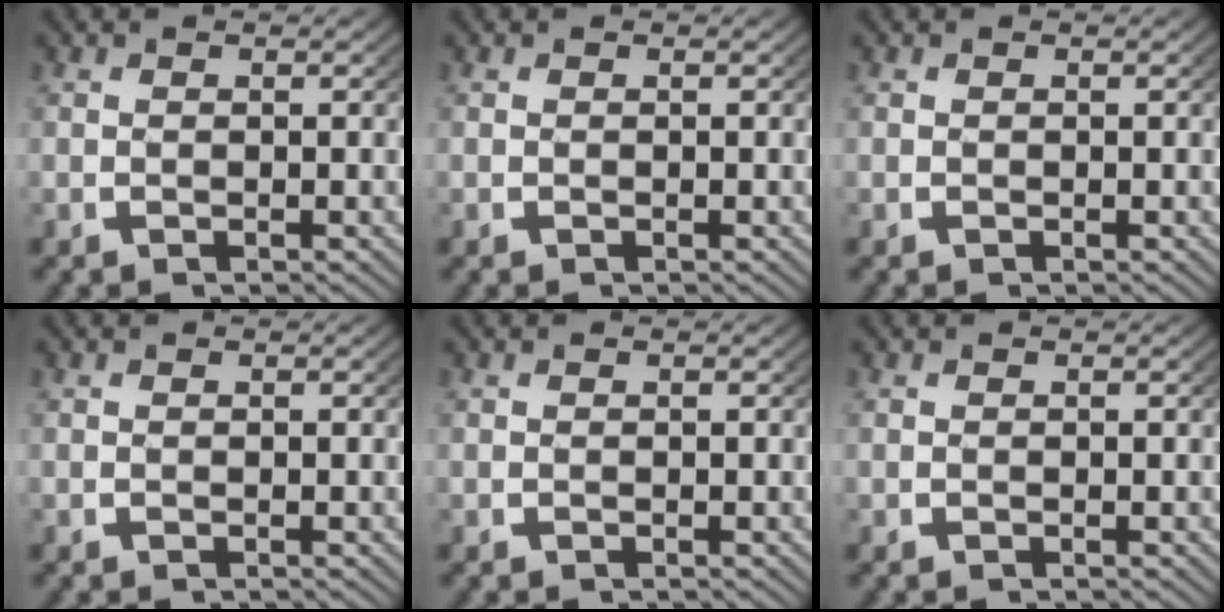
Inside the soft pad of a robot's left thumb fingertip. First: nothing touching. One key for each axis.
{"total": 0.0}
{"total": 0.0}
{"total": 0.0}
{"total": 0.0}
{"total": 0.0}